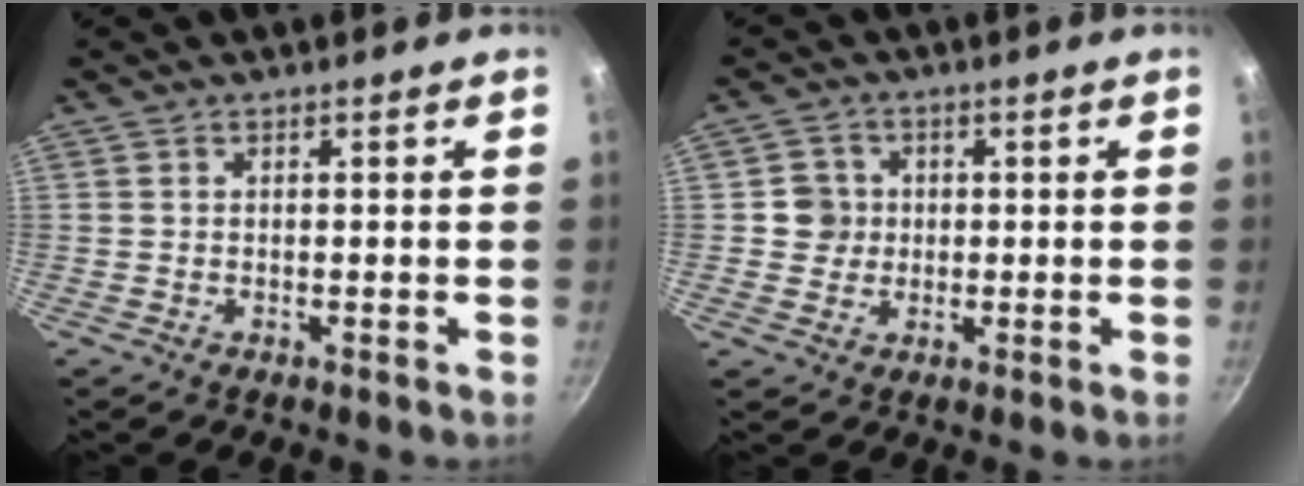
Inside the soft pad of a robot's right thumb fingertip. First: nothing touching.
{"total": 4.5, "force": [0.3, 4.4, 1.0], "torque": [0.015, 0.006, -0.002]}